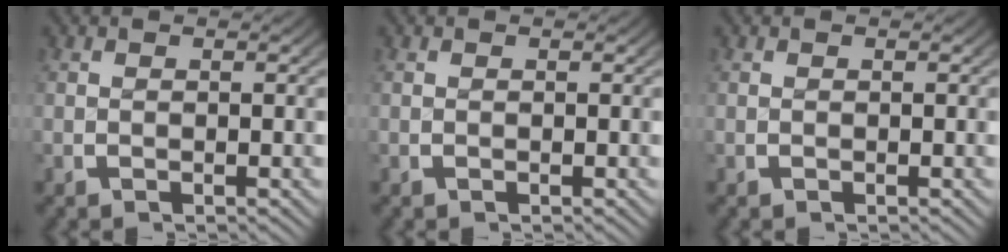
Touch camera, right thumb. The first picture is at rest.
{"total": 0.0}
{"total": 0.0}